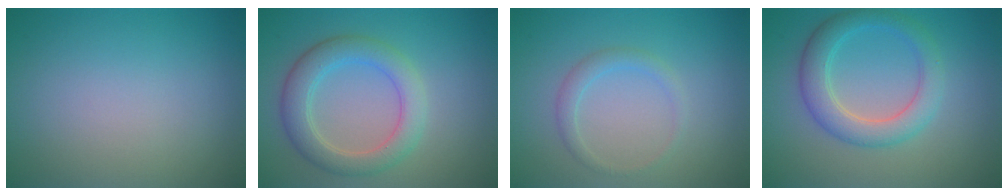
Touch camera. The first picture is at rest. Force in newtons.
{"total": 4.4, "press": 4.4, "slide": 0.1}
{"total": 1.5, "press": 1.5, "slide": 0.1}
{"total": 4.2, "press": 4.2, "slide": 0.3}